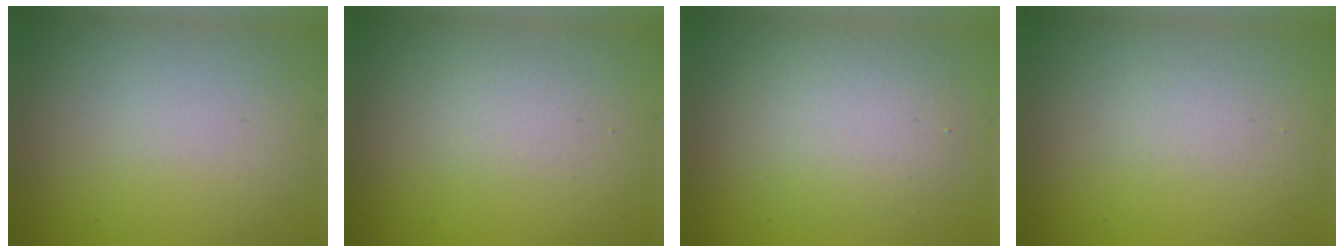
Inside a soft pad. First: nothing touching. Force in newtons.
{"total": 1.3, "press": 1.3, "slide": 0.0}
{"total": 4.3, "press": 4.3, "slide": 0.1}
{"total": 0.9, "press": 0.9, "slide": 0.0}